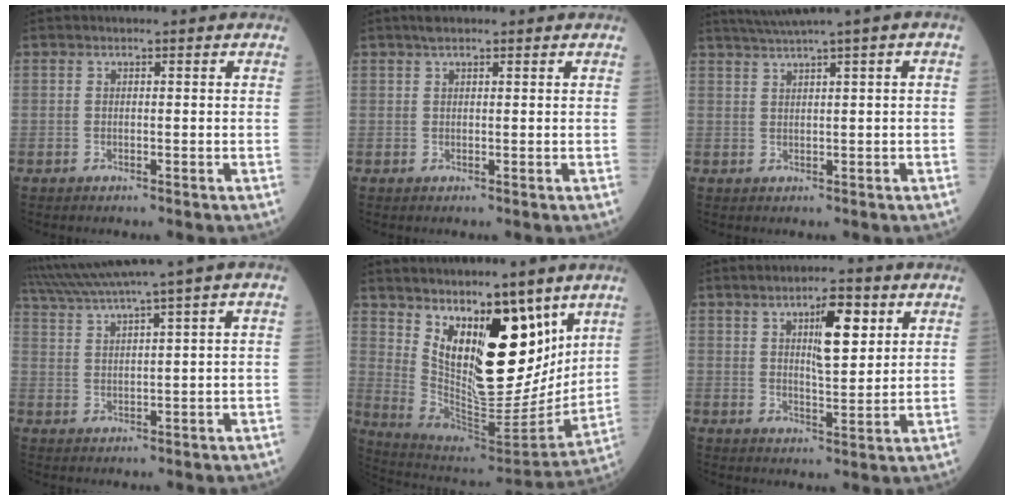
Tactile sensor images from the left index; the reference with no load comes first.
{"total": 1.6, "force": [1.3, 0.4, 0.9], "torque": [-0.020, 0.012, 0.022]}
{"total": 4.4, "force": [2.8, -1.1, 3.2], "torque": [-0.064, 0.014, 0.054]}
{"total": 8.4, "force": [6.6, -2.4, 4.6], "torque": [-0.084, 0.021, 0.118]}
{"total": 17.6, "force": [9.2, 6.5, 13.5], "torque": [-0.213, -0.010, 0.178]}
{"total": 7.1, "force": [3.1, 1.8, 6.2], "torque": [-0.102, 0.006, 0.051]}